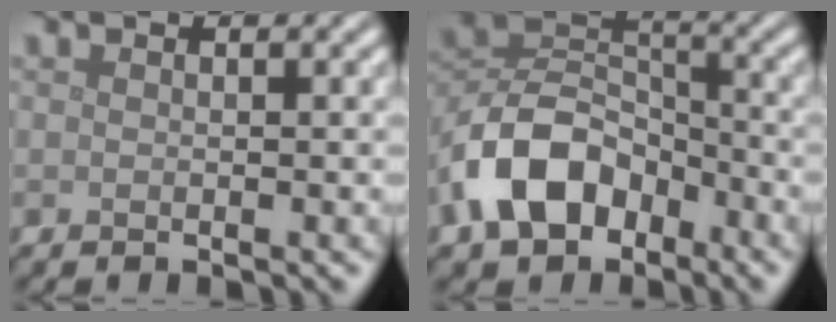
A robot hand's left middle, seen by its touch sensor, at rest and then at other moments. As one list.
[{"total": 8.1, "force": [-4.2, 5.4, 4.4], "torque": [-0.087, 0.003, -0.091]}]